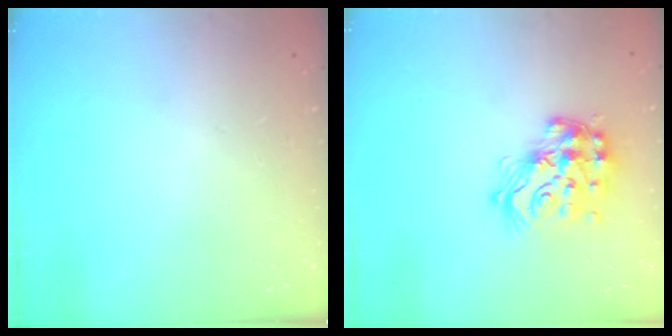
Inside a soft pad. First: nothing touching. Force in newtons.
{"total": 18.2, "press": 18.1, "slide": 1.0}